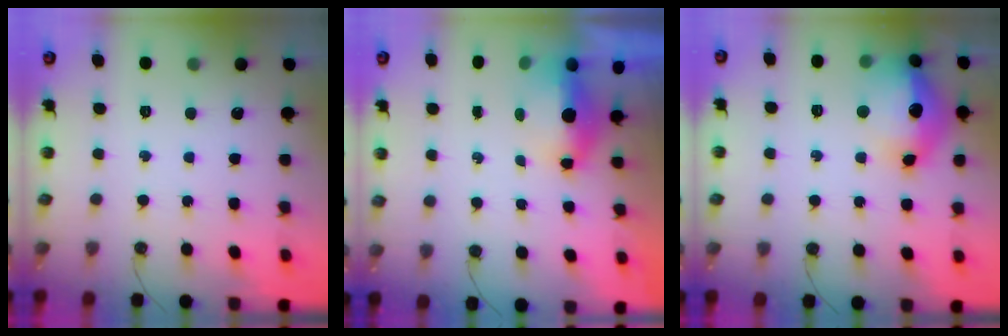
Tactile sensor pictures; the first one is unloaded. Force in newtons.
{"total": 14.2, "press": 7.5, "slide": 12.0}
{"total": 17.5, "press": 17.4, "slide": 1.6}